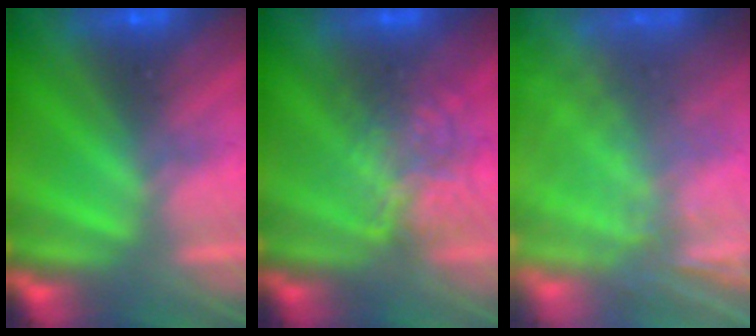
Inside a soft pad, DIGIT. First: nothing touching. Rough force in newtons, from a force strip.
{"total": 2.1}
{"total": 7.1}